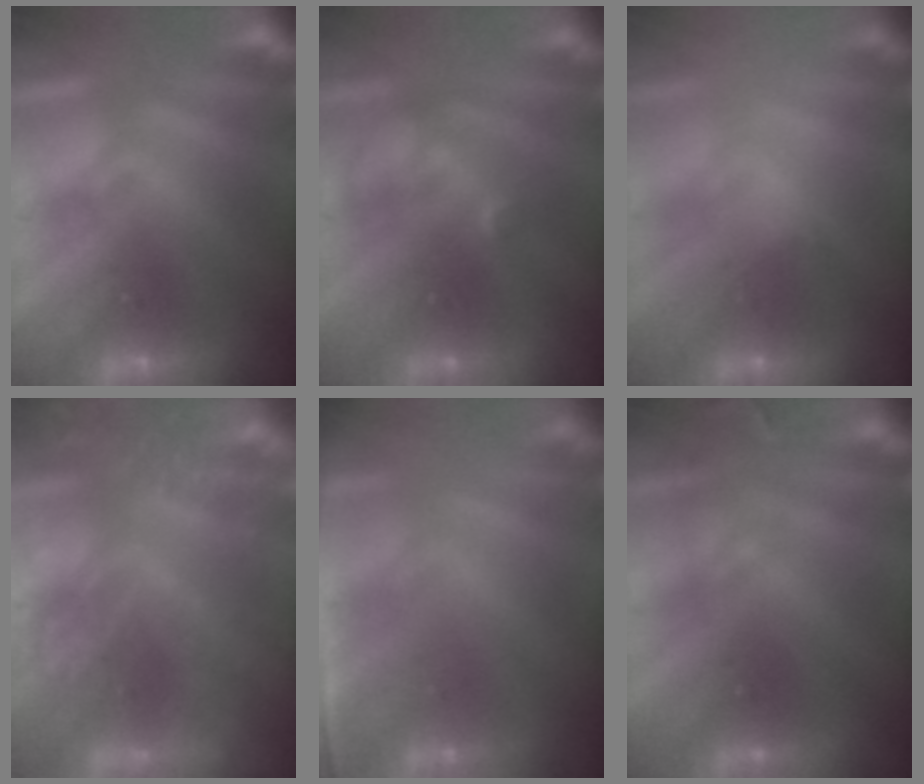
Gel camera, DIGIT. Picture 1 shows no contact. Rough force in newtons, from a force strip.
{"total": 2.4}
{"total": 2.1}
{"total": 6.4}
{"total": 1.3}
{"total": 2.9}